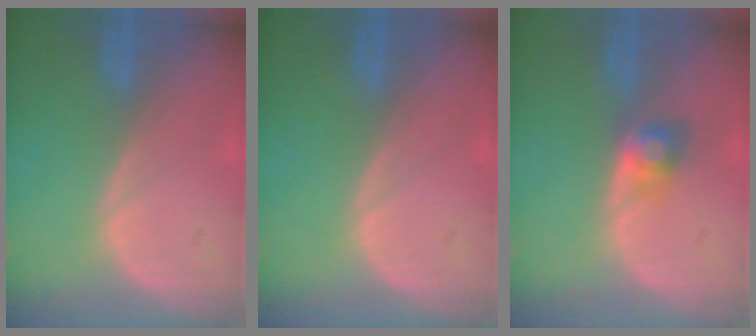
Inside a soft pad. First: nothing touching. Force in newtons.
{"total": 0.0}
{"total": 2.9, "press": 2.9, "slide": 0.0}